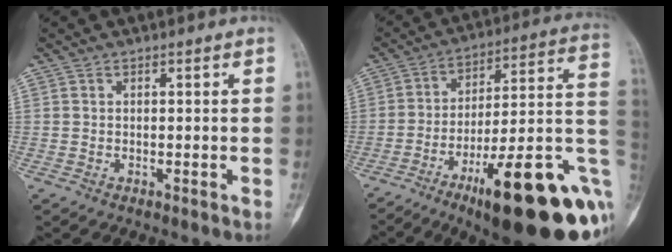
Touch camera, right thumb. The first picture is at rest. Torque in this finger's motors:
{"motor_torque": [3.64, 1.37, 1.23, -1.54, 0.49]}